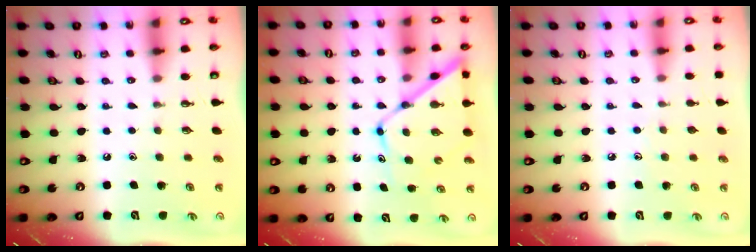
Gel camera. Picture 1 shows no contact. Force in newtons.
{"total": 10.7, "press": 10.7, "slide": 1.1}
{"total": 3.5, "press": 3.5, "slide": 0.4}